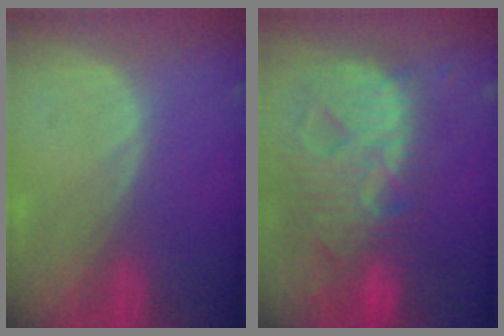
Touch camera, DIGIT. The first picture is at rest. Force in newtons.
{"total": 13.7, "press": 11.7, "slide": 7.2}